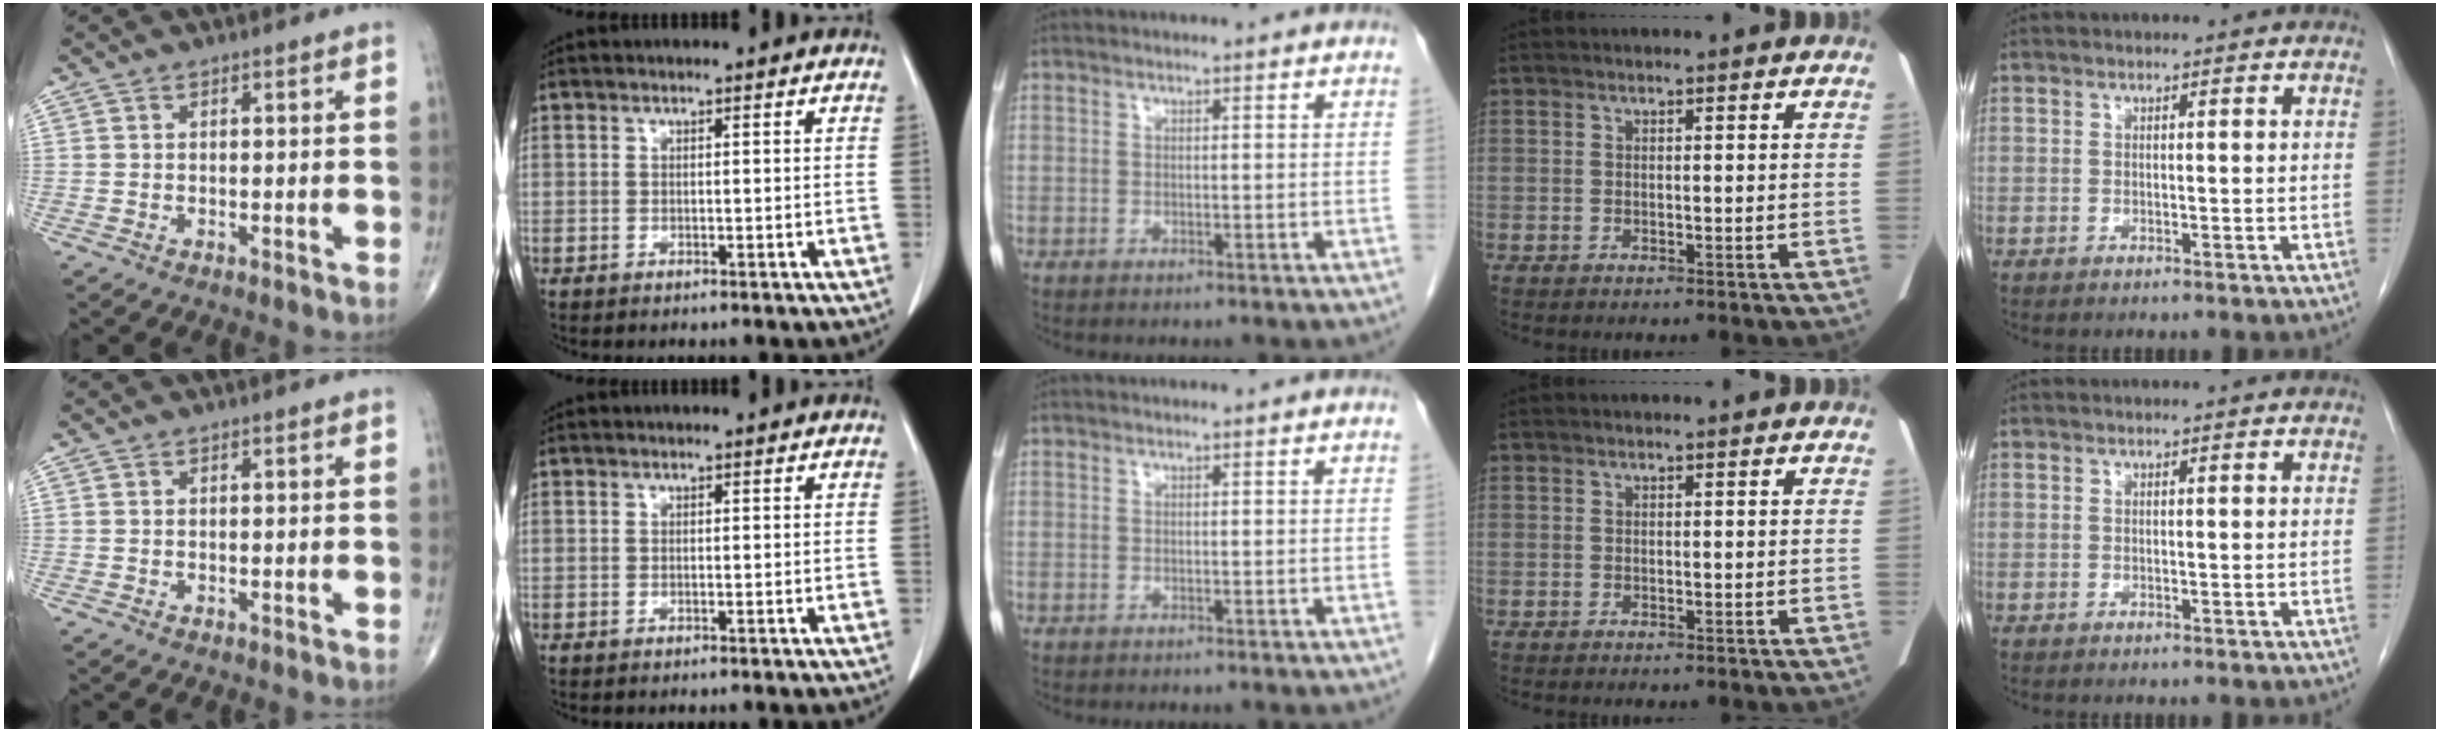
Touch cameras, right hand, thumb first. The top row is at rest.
{}